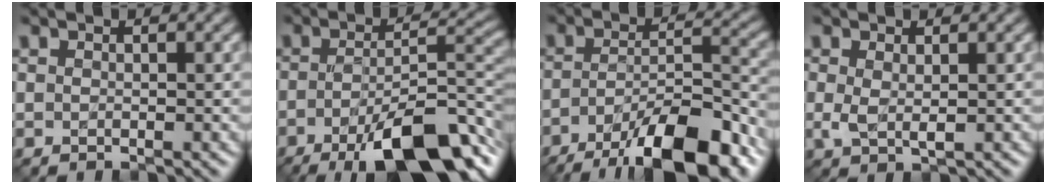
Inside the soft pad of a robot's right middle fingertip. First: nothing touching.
{"total": 12.0, "force": [-6.2, 3.5, 9.7], "torque": [-0.151, -0.005, -0.099]}
{"total": 11.5, "force": [-7.6, 3.3, 8.0], "torque": [-0.129, 0.007, -0.131]}
{"total": 1.9, "force": [0.3, 0.7, 1.8], "torque": [-0.040, -0.001, 0.006]}